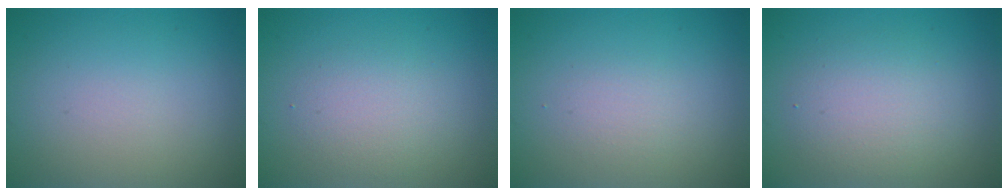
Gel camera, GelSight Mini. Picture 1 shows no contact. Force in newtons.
{"total": 2.4, "press": 2.4, "slide": 0.2}
{"total": 1.3, "press": 1.3, "slide": 0.1}
{"total": 3.6, "press": 3.6, "slide": 0.2}